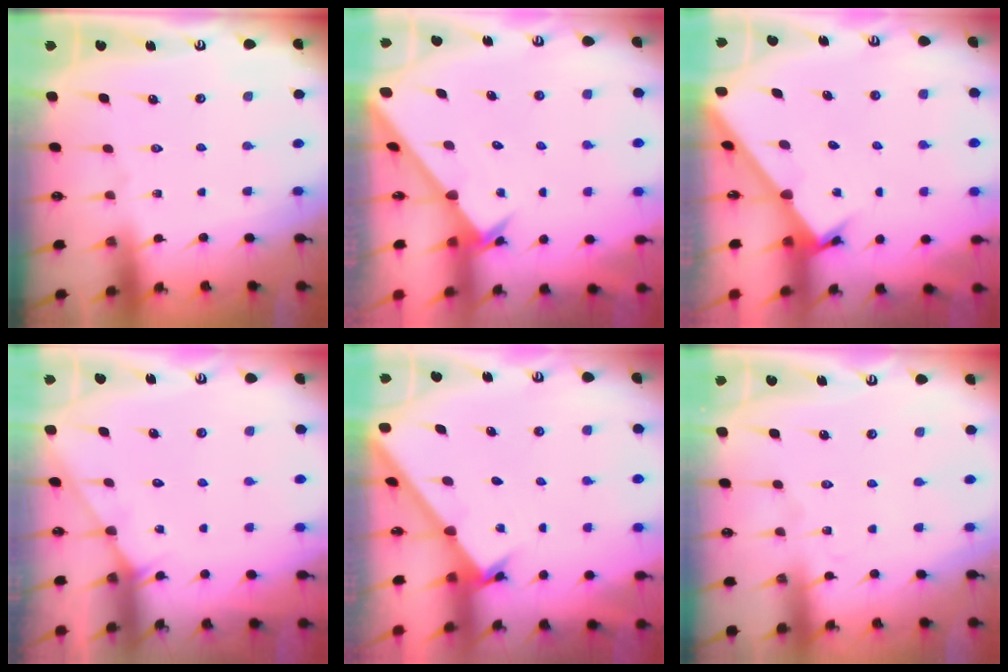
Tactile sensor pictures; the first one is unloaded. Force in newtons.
{"total": 2.6, "press": 2.6, "slide": 0.2}
{"total": 1.9, "press": 1.9, "slide": 0.2}
{"total": 3.3, "press": 3.2, "slide": 0.4}
{"total": 1.6, "press": 1.6, "slide": 0.2}
{"total": 3.2, "press": 3.2, "slide": 0.3}